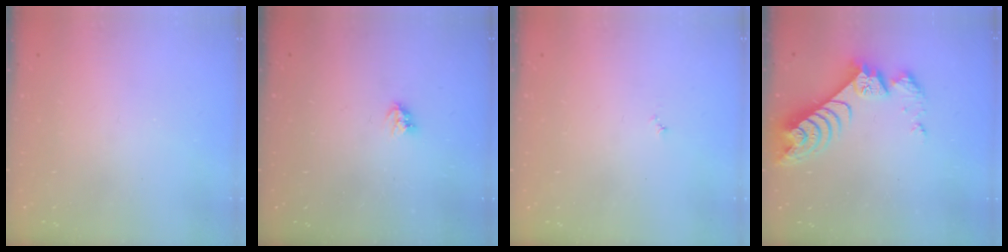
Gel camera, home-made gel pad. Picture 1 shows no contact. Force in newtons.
{"total": 3.5, "press": 3.4, "slide": 0.5}
{"total": 3.0, "press": 2.9, "slide": 0.3}
{"total": 8.8, "press": 8.8, "slide": 0.8}